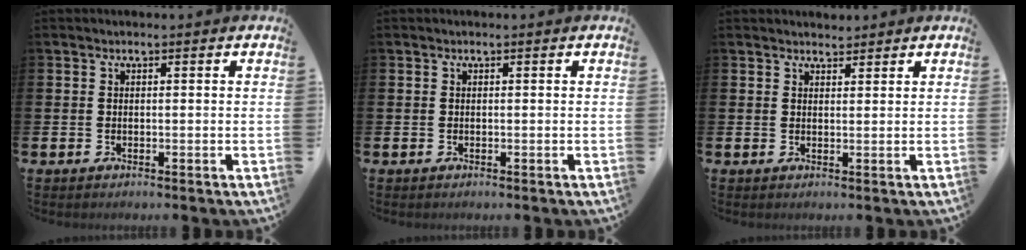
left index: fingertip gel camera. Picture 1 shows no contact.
{"total": 0.0}
{"total": 2.3, "force": [2.2, 0.7, -0.1], "torque": [0.008, -0.009, 0.038]}